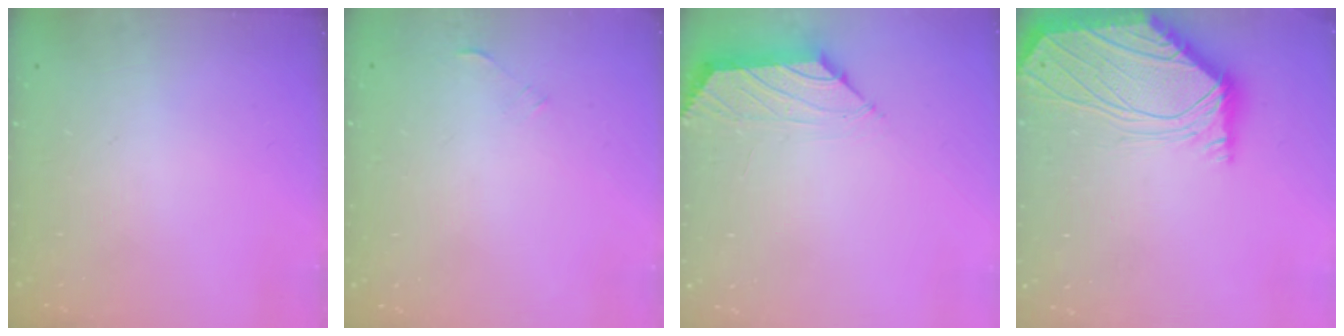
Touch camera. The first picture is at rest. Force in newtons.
{"total": 0.7, "press": 0.6, "slide": 0.4}
{"total": 0.9, "press": 0.7, "slide": 0.4}
{"total": 1.3, "press": 1.2, "slide": 0.4}